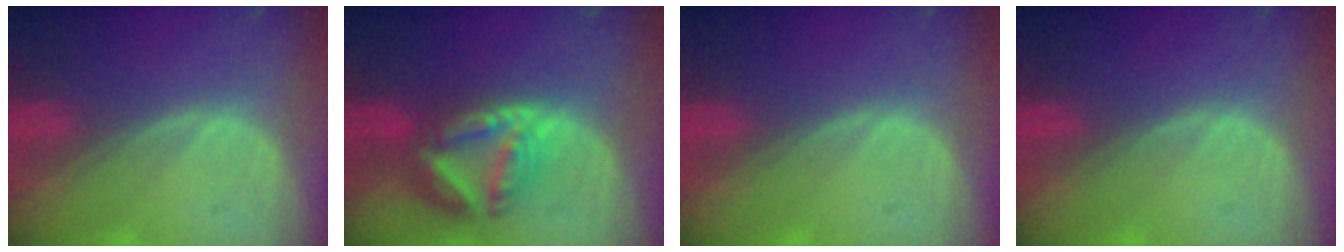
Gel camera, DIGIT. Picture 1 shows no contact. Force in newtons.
{"total": 8.3, "press": 7.1, "slide": 4.2}
{"total": 0.0}
{"total": 0.0}